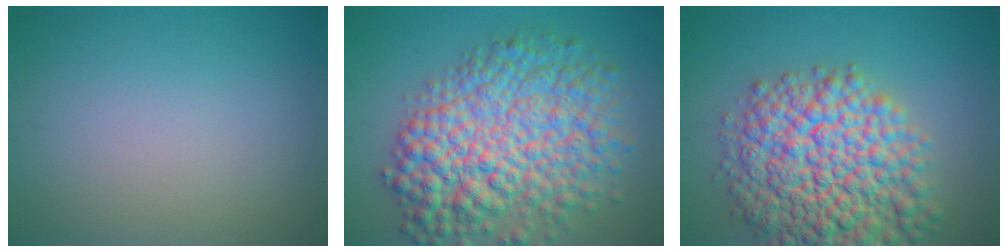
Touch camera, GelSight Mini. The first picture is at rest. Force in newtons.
{"total": 10.8, "press": 10.8, "slide": 0.2}
{"total": 11.9, "press": 11.9, "slide": 0.5}